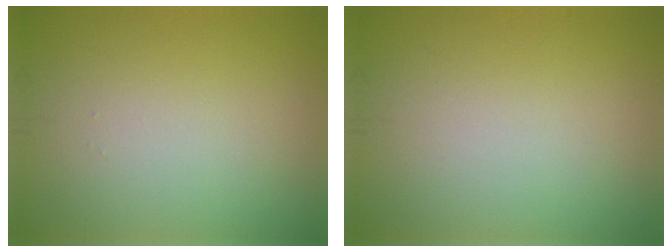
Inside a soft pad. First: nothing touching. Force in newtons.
{"total": 0.0}